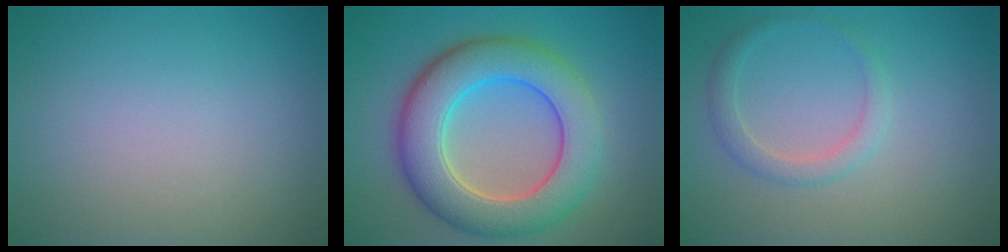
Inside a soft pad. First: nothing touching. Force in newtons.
{"total": 8.8, "press": 8.8, "slide": 0.2}
{"total": 1.9, "press": 1.9, "slide": 0.1}